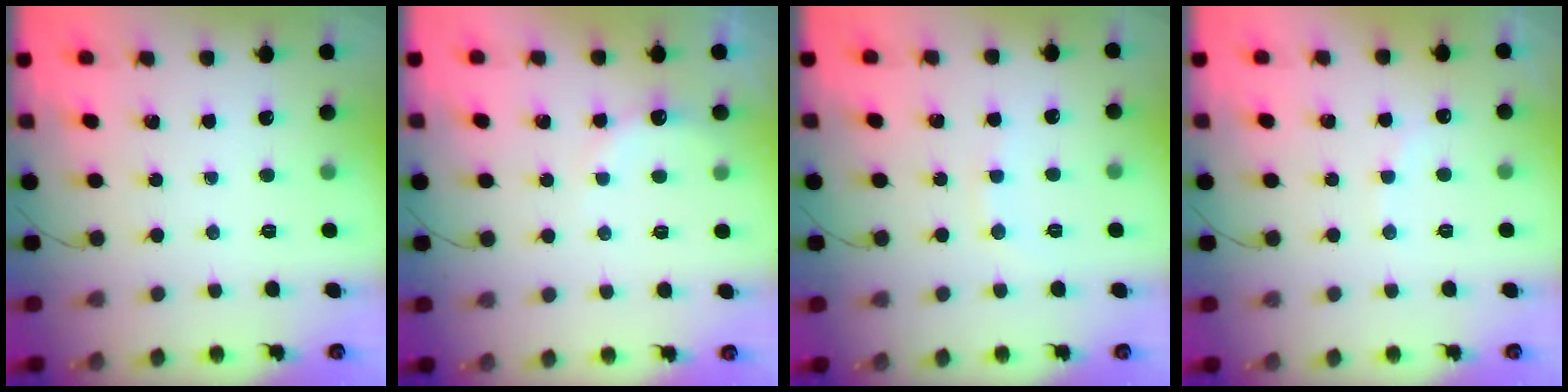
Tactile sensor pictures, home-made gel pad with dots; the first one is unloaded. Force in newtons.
{"total": 5.1, "press": 4.9, "slide": 1.3}
{"total": 5.8, "press": 5.6, "slide": 1.6}
{"total": 6.0, "press": 5.9, "slide": 1.1}